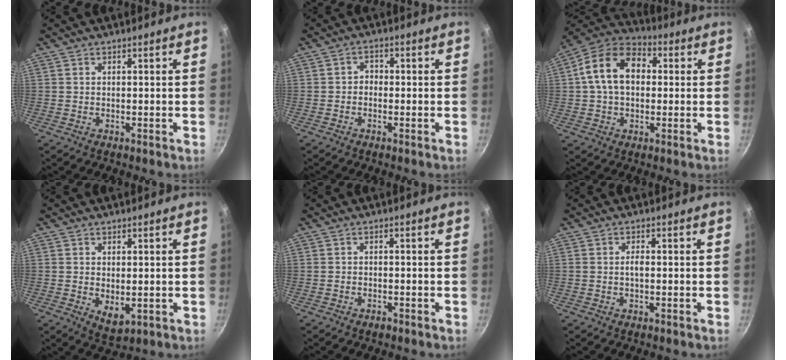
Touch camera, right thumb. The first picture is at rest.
{"total": 1.9, "force": [-0.7, 1.6, 0.9], "torque": [-0.007, 0.013, -0.015]}
{"total": 13.8, "force": [1.6, 9.7, 9.7], "torque": [-0.137, 0.029, 0.008]}
{"total": 4.6, "force": [-0.2, 2.7, 3.7], "torque": [-0.054, -0.014, 0.004]}
{"total": 1.2, "force": [-1.0, 0.6, 0.5], "torque": [-0.014, 0.010, -0.016]}
{"total": 1.4, "force": [-0.2, 0.6, 1.3], "torque": [-0.021, 0.006, -0.005]}